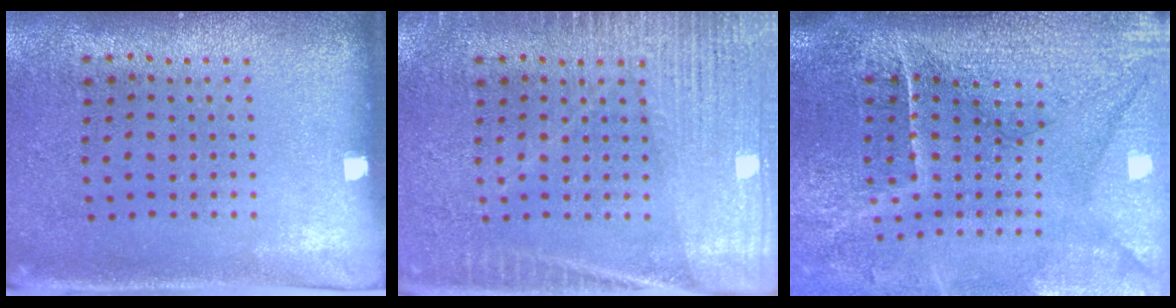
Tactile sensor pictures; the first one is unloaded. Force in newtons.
{"total": 4.4, "press": 4.4, "slide": 0.6}
{"total": 4.8, "press": 3.9, "slide": 2.7}